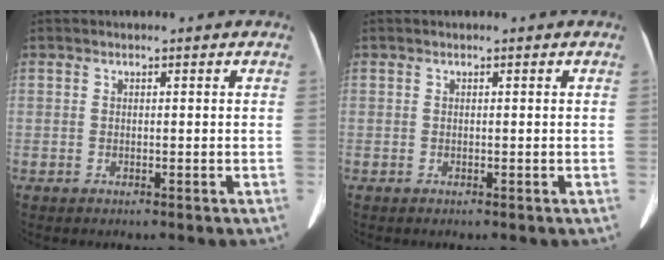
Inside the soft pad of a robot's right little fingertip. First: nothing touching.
{"total": 0.0}